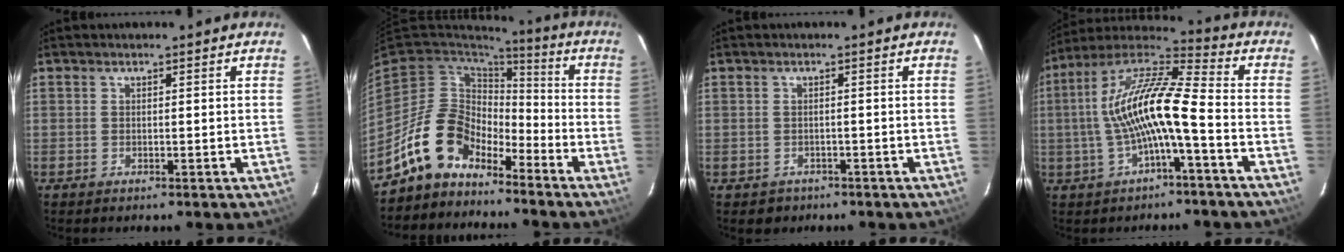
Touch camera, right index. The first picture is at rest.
{"total": 13.1, "force": [-9.8, 7.2, 4.9], "torque": [-0.098, 0.025, -0.182]}
{"total": 2.3, "force": [-1.1, 2.0, 0.1], "torque": [-0.007, 0.003, -0.012]}
{"total": 14.5, "force": [-2.2, 2.7, 14.1], "torque": [-0.271, 0.015, -0.045]}